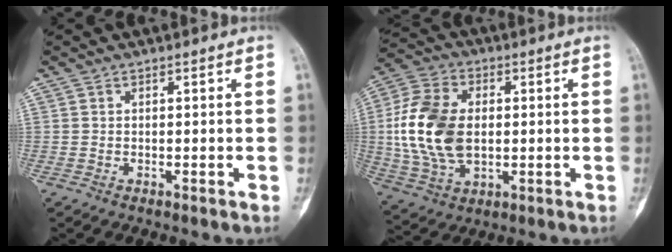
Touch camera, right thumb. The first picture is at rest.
{"total": 16.6, "force": [0.6, 10.7, 12.7], "torque": [-0.254, 0.005, 0.014]}